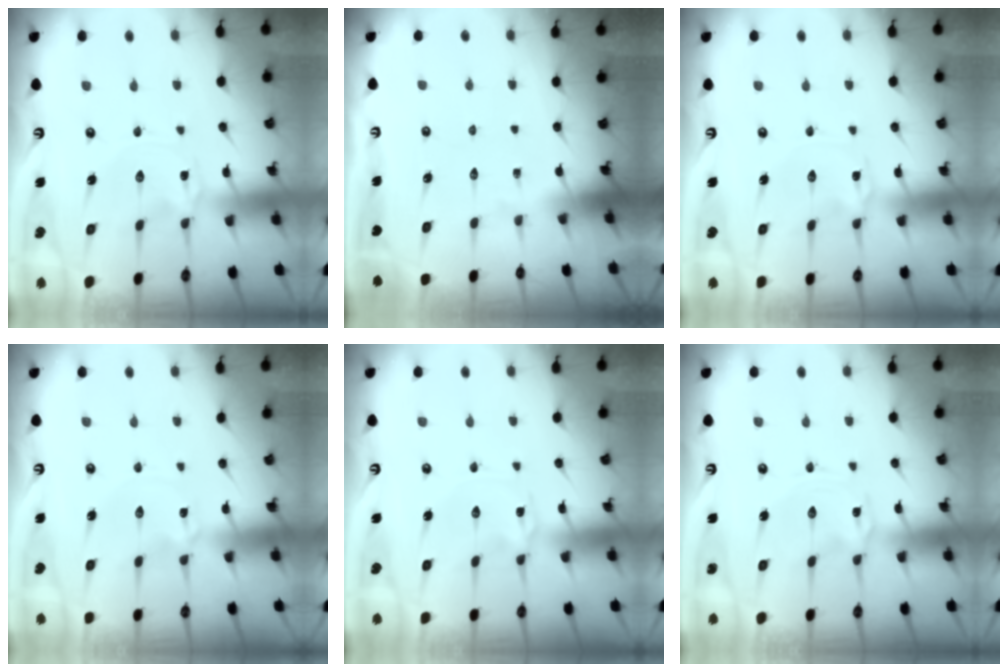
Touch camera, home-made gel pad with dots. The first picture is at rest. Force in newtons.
{"total": 0.0}
{"total": 1.5, "press": 1.5, "slide": 0.2}
{"total": 1.1, "press": 1.0, "slide": 0.1}
{"total": 1.5, "press": 1.5, "slide": 0.2}
{"total": 0.0}